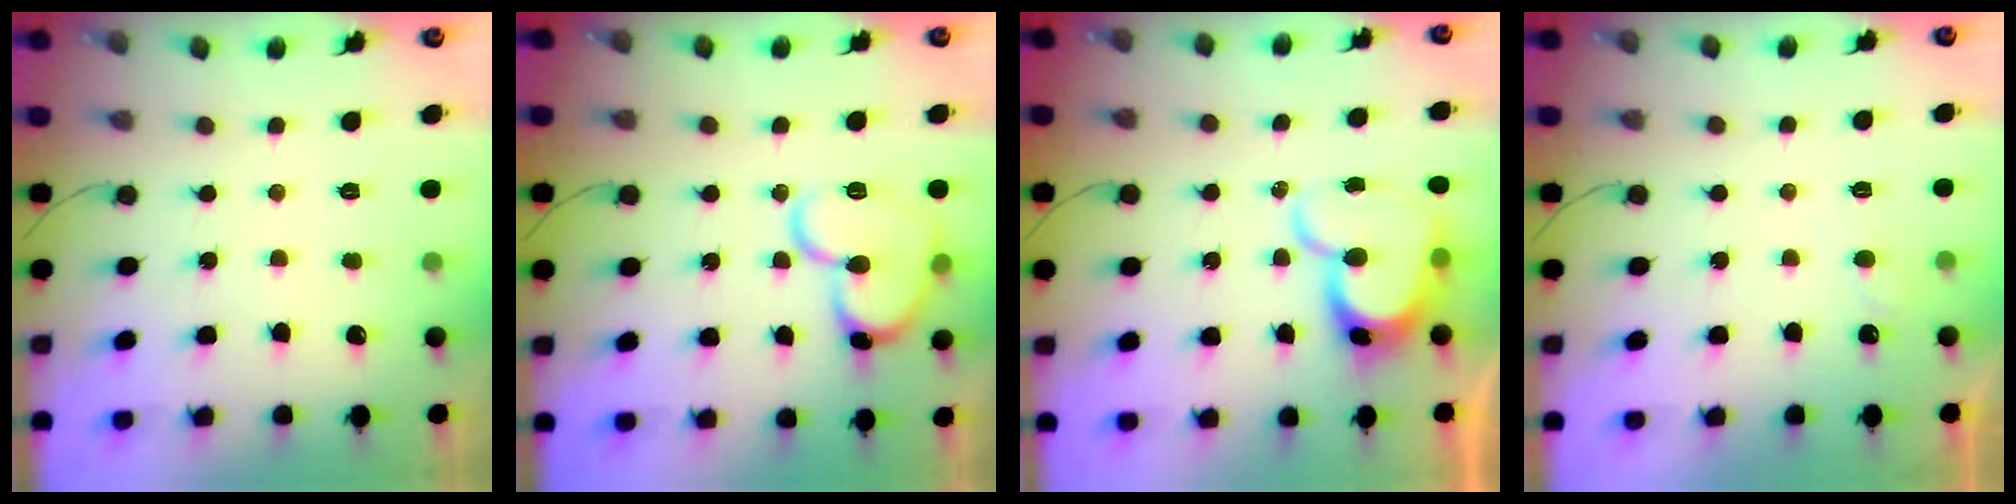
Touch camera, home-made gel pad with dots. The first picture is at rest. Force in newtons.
{"total": 14.6, "press": 14.5, "slide": 2.1}
{"total": 14.5, "press": 14.4, "slide": 1.3}
{"total": 3.7, "press": 3.7, "slide": 0.3}